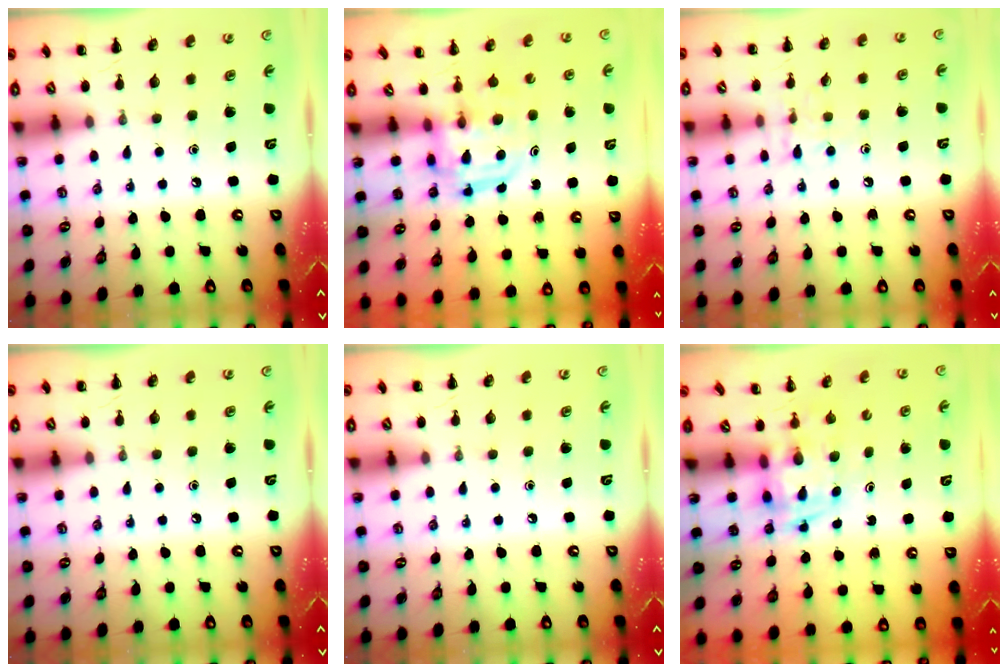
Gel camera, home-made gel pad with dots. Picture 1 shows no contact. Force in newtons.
{"total": 2.9, "press": 2.9, "slide": 0.3}
{"total": 6.4, "press": 6.2, "slide": 1.5}
{"total": 0.0}
{"total": 0.0}
{"total": 2.8, "press": 2.7, "slide": 0.7}